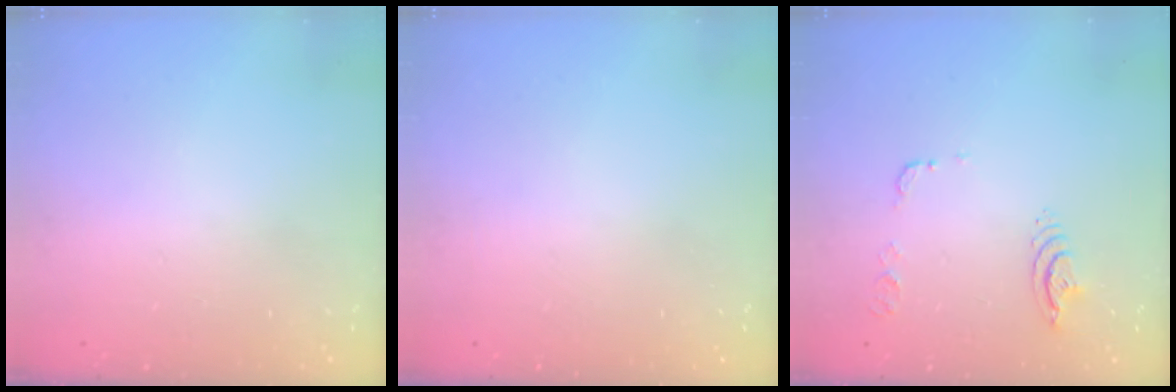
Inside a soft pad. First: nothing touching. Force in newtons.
{"total": 0.0}
{"total": 9.4, "press": 9.4, "slide": 1.1}